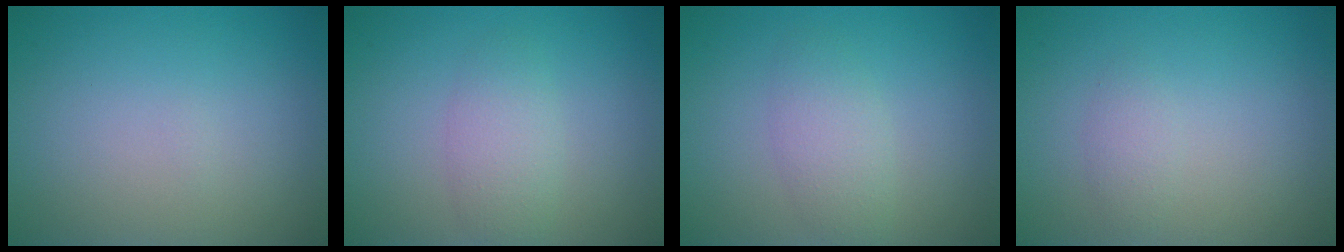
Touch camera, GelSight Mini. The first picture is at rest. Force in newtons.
{"total": 2.4, "press": 2.4, "slide": 0.1}
{"total": 2.4, "press": 2.4, "slide": 0.2}
{"total": 1.1, "press": 1.1, "slide": 0.1}